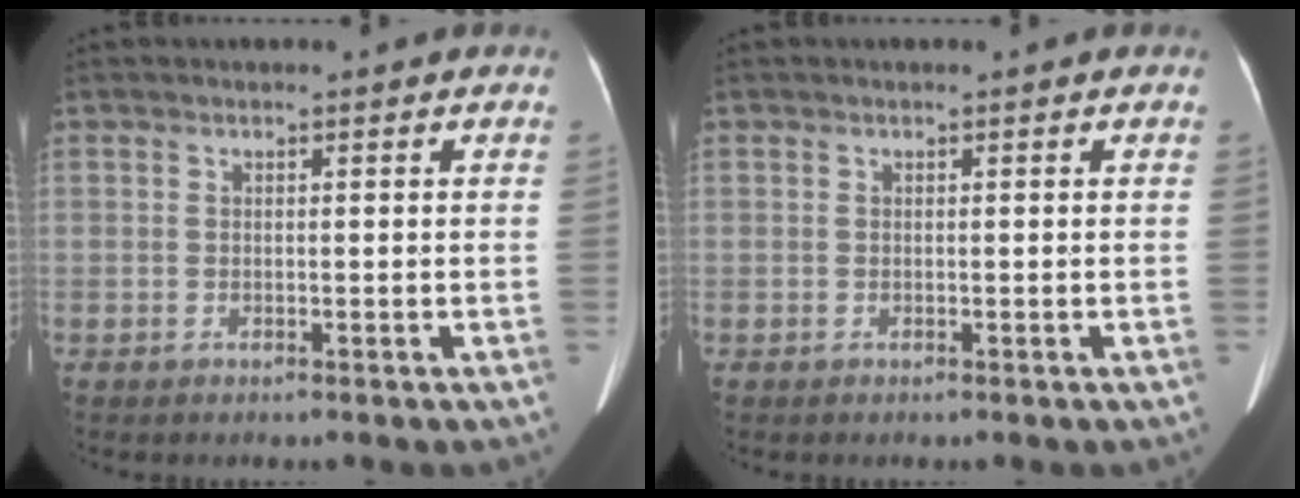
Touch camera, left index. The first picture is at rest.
{"total": 0.0}